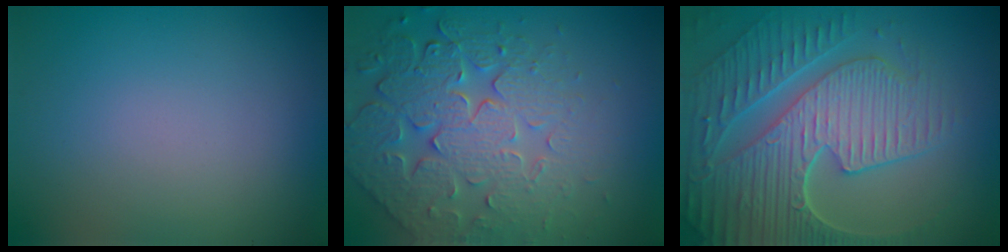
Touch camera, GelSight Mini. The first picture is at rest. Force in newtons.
{"total": 7.5, "press": 5.9, "slide": 4.7}
{"total": 9.1, "press": 6.5, "slide": 6.3}